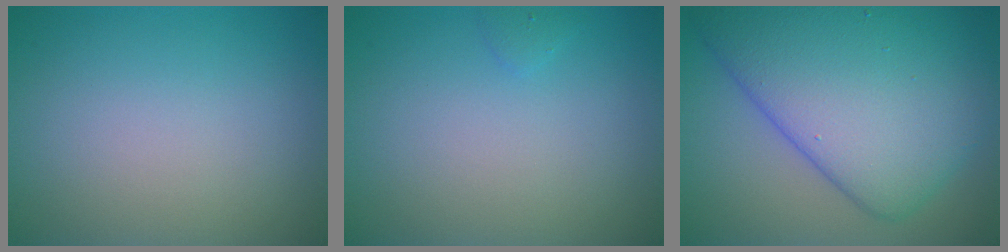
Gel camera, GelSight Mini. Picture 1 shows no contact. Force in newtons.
{"total": 0.5, "press": 0.5, "slide": 0.1}
{"total": 11.6, "press": 11.6, "slide": 0.3}